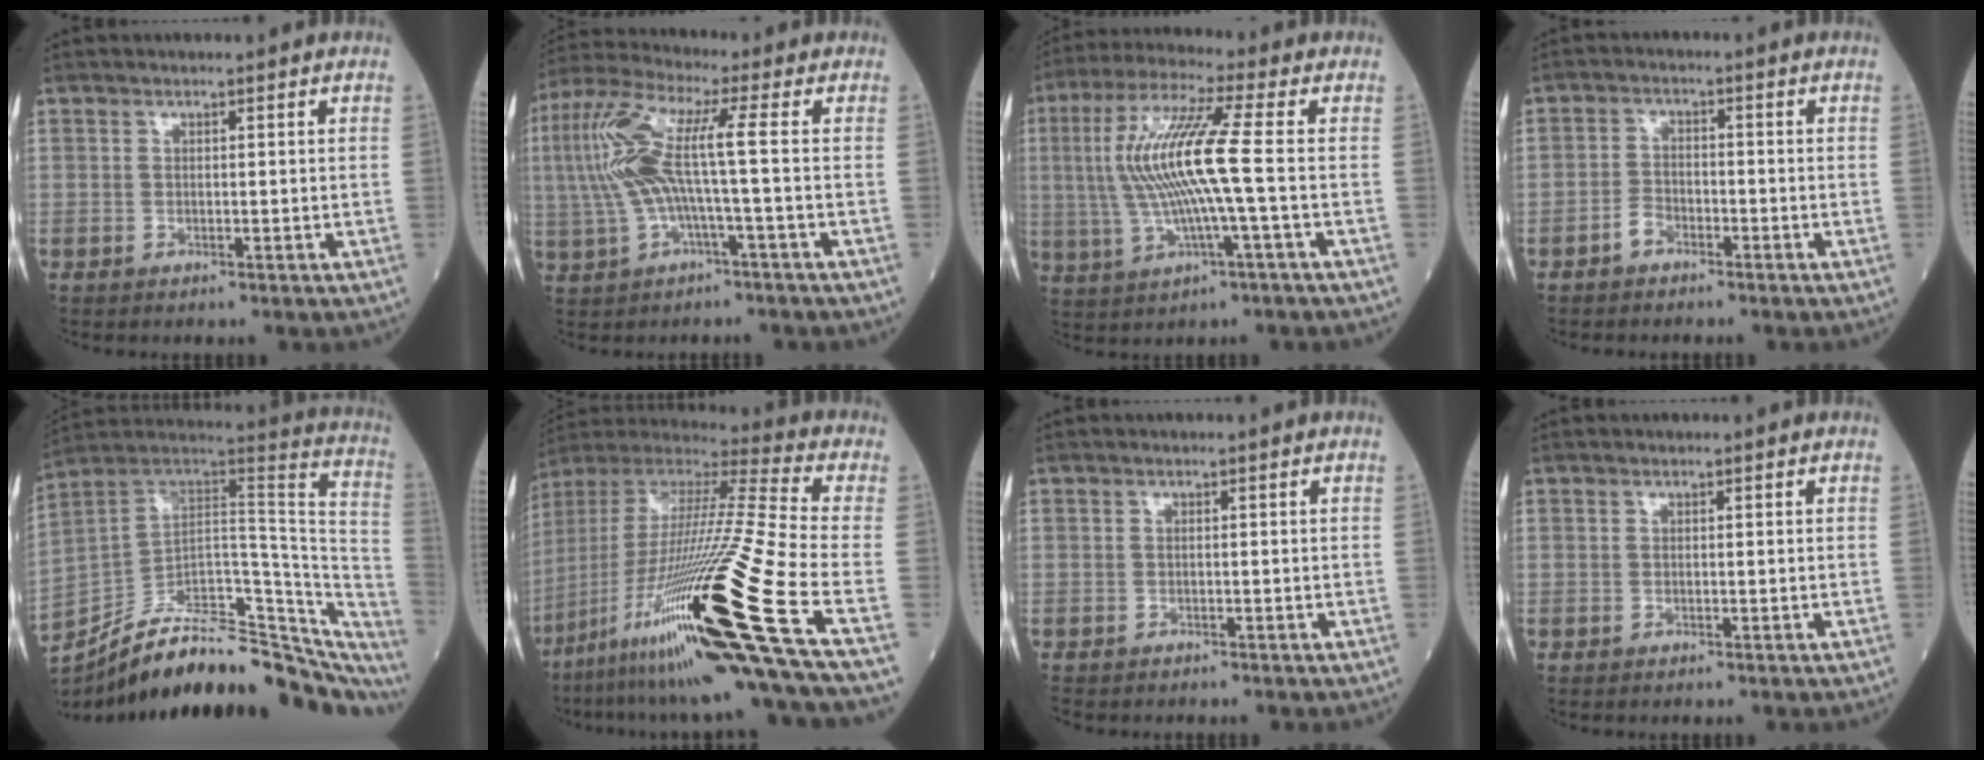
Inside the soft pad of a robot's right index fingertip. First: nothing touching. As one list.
[{"total": 10.8, "force": [-0.1, 0.7, 10.8], "torque": [-0.243, 0.030, -0.008]}, {"total": 12.6, "force": [0.1, 0.1, 12.6], "torque": [-0.266, 0.013, -0.001]}, {"total": 2.6, "force": [-1.9, 1.5, 0.9], "torque": [-0.016, 0.006, -0.036]}, {"total": 33.4, "force": [-27.3, 9.7, 16.6], "torque": [-0.201, 0.015, -0.381]}, {"total": 29.8, "force": [-13.8, -1.1, 26.3], "torque": [-0.480, -0.048, -0.253]}, {"total": 1.7, "force": [-1.6, 0.6, 0.4], "torque": [-0.009, -0.003, -0.023]}, {"total": 0.0}]